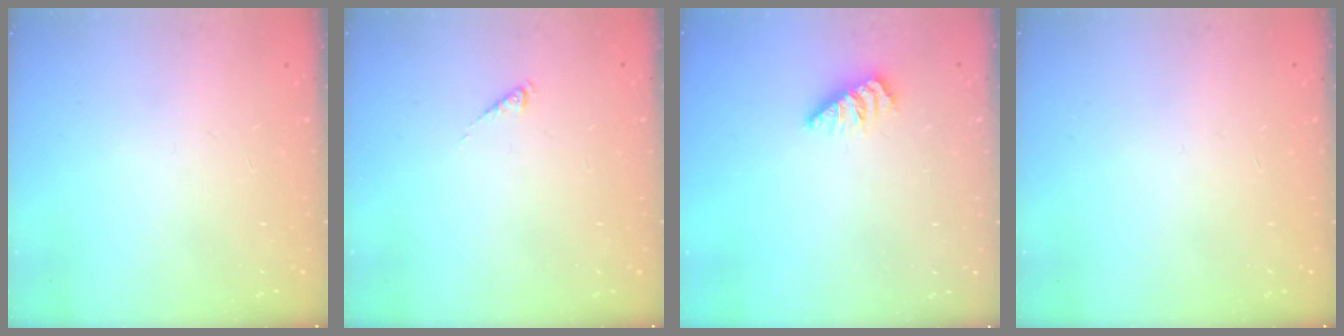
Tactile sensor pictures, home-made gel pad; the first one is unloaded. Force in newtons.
{"total": 0.0}
{"total": 0.0}
{"total": 0.0}